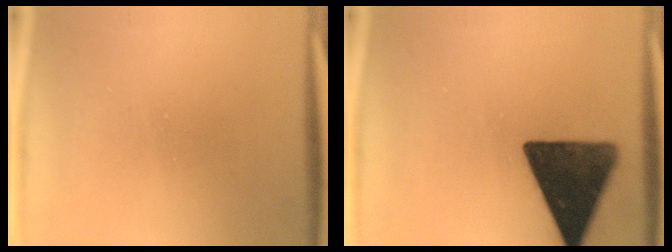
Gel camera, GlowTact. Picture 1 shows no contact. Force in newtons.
{"total": 14.0}